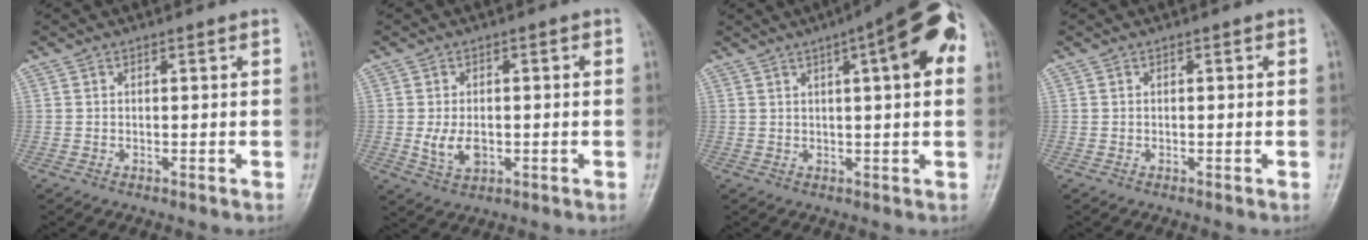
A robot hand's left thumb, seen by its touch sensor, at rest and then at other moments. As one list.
[{"total": 5.4, "force": [-0.8, 3.6, 4.0], "torque": [-0.065, -0.002, -0.009]}, {"total": 13.0, "force": [4.2, 3.1, 11.9], "torque": [-0.146, 0.017, 0.048]}, {"total": 0.0}]